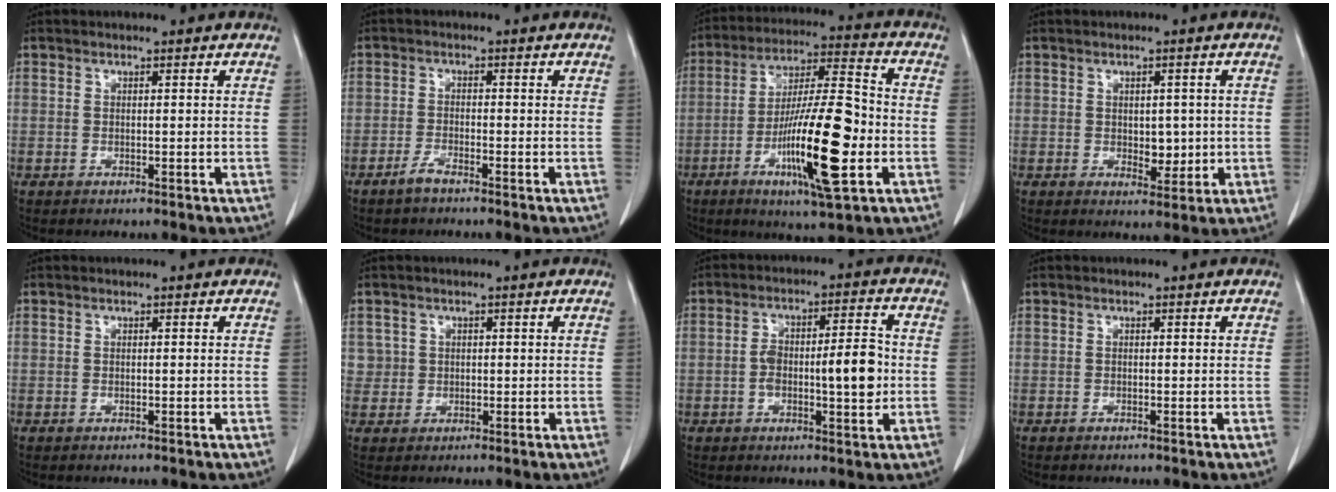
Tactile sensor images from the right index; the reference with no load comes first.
{"total": 2.0, "force": [-1.7, 0.2, 1.0], "torque": [-0.024, -0.001, -0.038]}
{"total": 17.3, "force": [-4.8, 2.1, 16.4], "torque": [-0.296, -0.007, -0.080]}
{"total": 3.7, "force": [-0.1, 2.2, 3.0], "torque": [-0.034, -0.003, 0.006]}
{"total": 0.0}
{"total": 2.2, "force": [0.6, 2.1, -0.2], "torque": [0.020, 0.002, 0.005]}
{"total": 9.5, "force": [-1.0, 2.6, 9.1], "torque": [-0.153, 0.016, -0.016]}
{"total": 0.0}